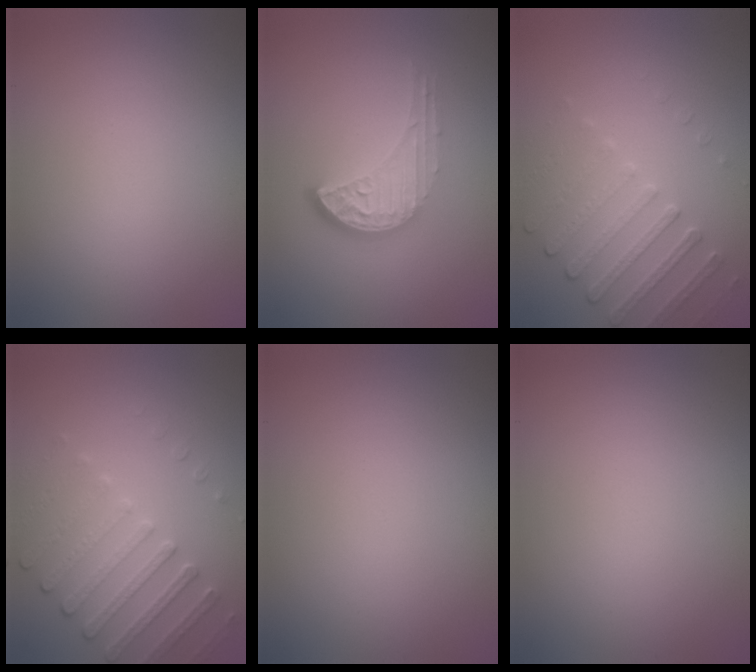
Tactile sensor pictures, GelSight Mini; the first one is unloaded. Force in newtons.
{"total": 4.5, "press": 3.3, "slide": 3.1}
{"total": 2.5, "press": 2.2, "slide": 1.3}
{"total": 3.0, "press": 2.7, "slide": 1.3}
{"total": 0.0}
{"total": 0.0}